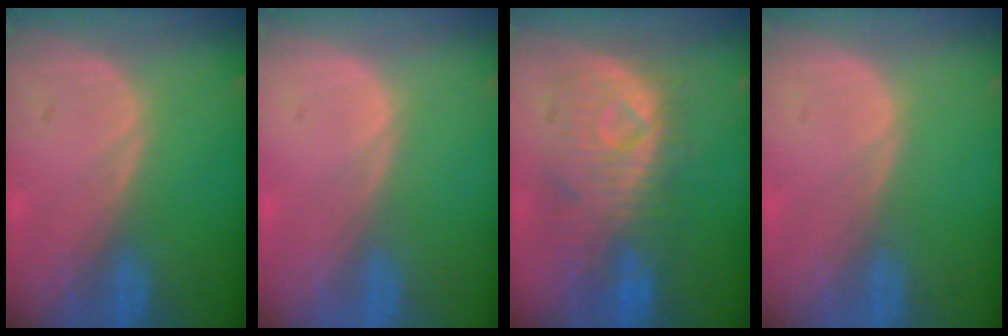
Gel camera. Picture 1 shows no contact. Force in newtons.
{"total": 0.5, "press": 0.1, "slide": 0.5}
{"total": 9.6, "press": 9.2, "slide": 3.0}
{"total": 0.0}